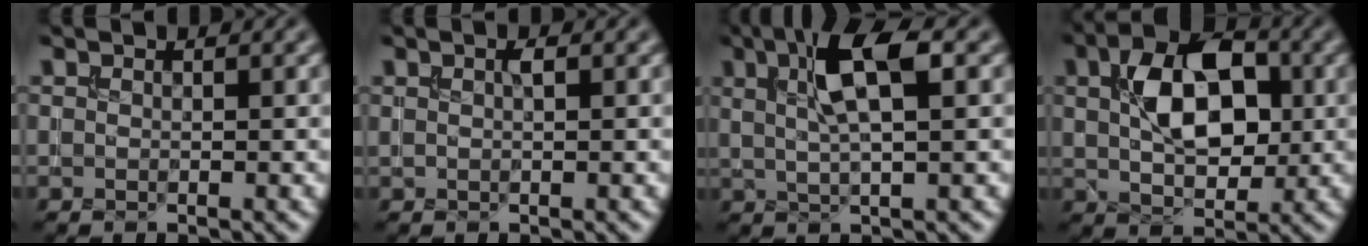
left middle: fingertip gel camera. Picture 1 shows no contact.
{"total": 0.9, "force": [0.4, 0.2, 0.8], "torque": [-0.017, 0.004, 0.007]}
{"total": 5.8, "force": [1.9, 1.6, 5.3], "torque": [-0.098, 0.007, 0.031]}
{"total": 7.8, "force": [1.7, 4.6, 6.1], "torque": [-0.099, 0.011, 0.024]}